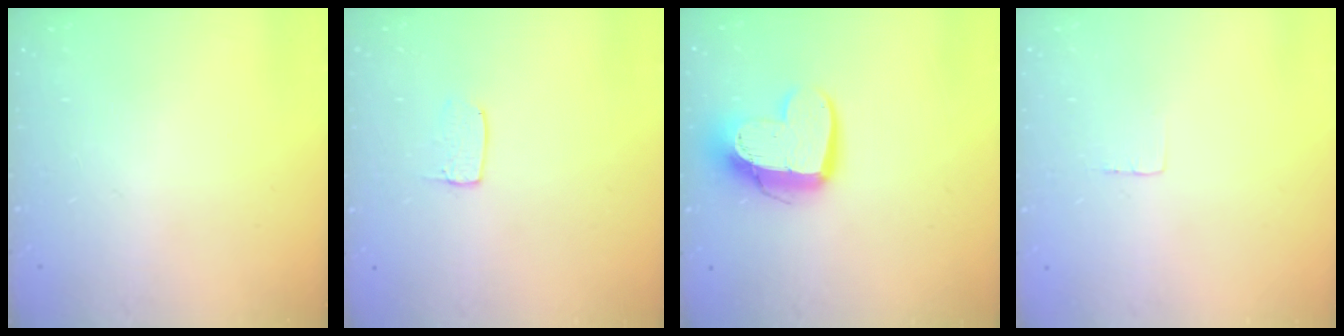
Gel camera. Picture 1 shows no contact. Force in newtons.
{"total": 4.2, "press": 4.2, "slide": 0.3}
{"total": 13.5, "press": 13.5, "slide": 1.1}
{"total": 2.3, "press": 2.3, "slide": 0.1}